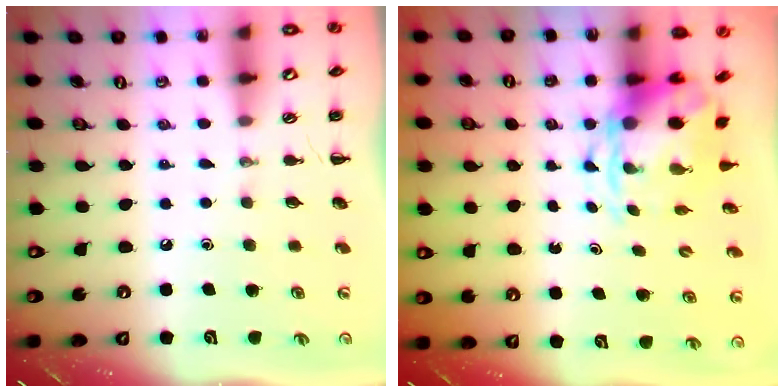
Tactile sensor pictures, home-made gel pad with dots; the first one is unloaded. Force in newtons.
{"total": 4.7, "press": 4.6, "slide": 0.9}